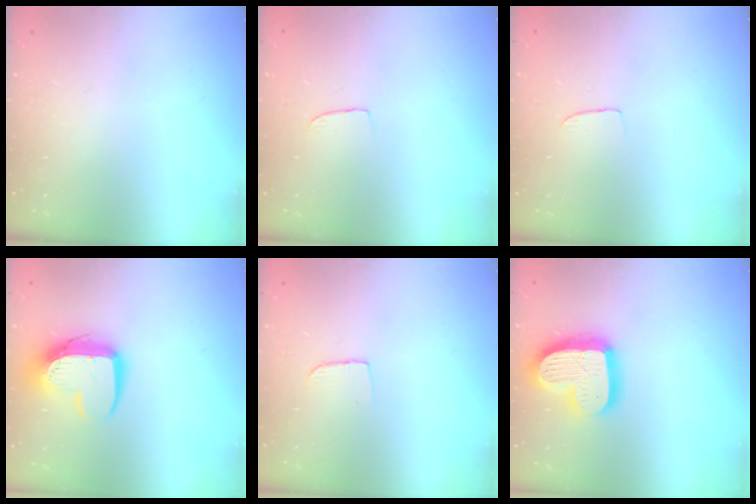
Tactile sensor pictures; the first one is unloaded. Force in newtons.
{"total": 2.5, "press": 2.5, "slide": 0.1}
{"total": 2.5, "press": 2.5, "slide": 0.1}
{"total": 13.2, "press": 13.2, "slide": 1.1}
{"total": 3.8, "press": 3.8, "slide": 0.4}
{"total": 19.4, "press": 19.3, "slide": 1.5}